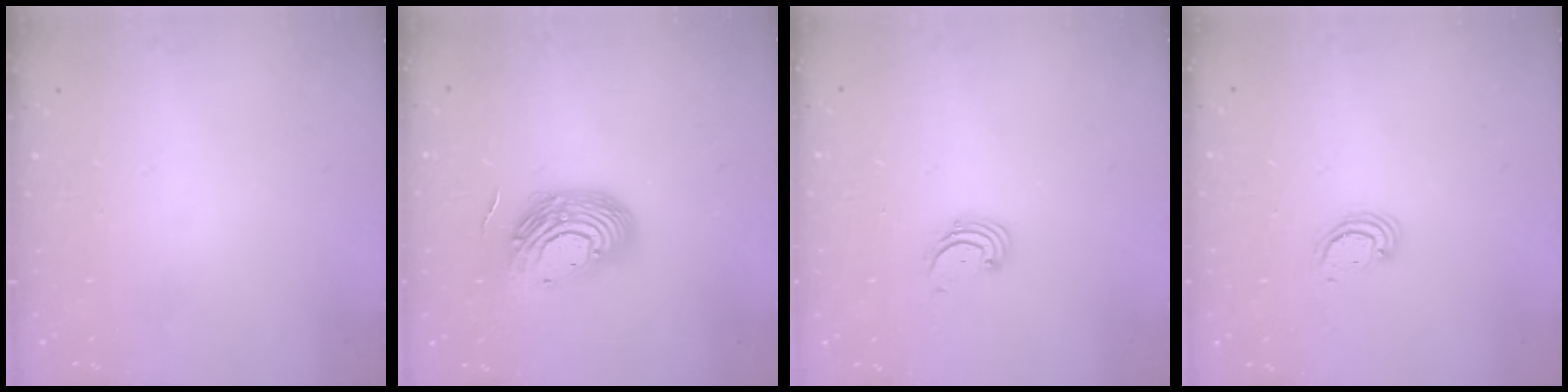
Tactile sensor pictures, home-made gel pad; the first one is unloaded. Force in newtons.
{"total": 14.0, "press": 13.9, "slide": 1.1}
{"total": 1.7, "press": 1.6, "slide": 0.2}
{"total": 2.6, "press": 2.5, "slide": 0.3}